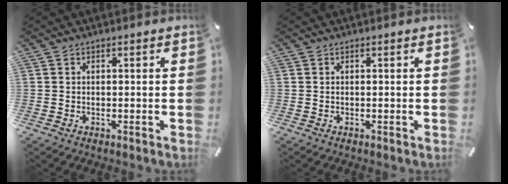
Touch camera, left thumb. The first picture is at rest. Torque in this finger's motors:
{"motor_torque": [0.01, 0.01, 0.00, 0.00, 0.00]}